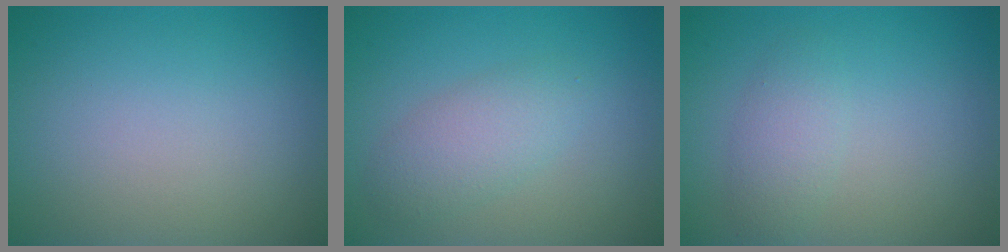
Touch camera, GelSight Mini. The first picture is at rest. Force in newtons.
{"total": 2.9, "press": 2.9, "slide": 0.0}
{"total": 2.0, "press": 2.0, "slide": 0.1}